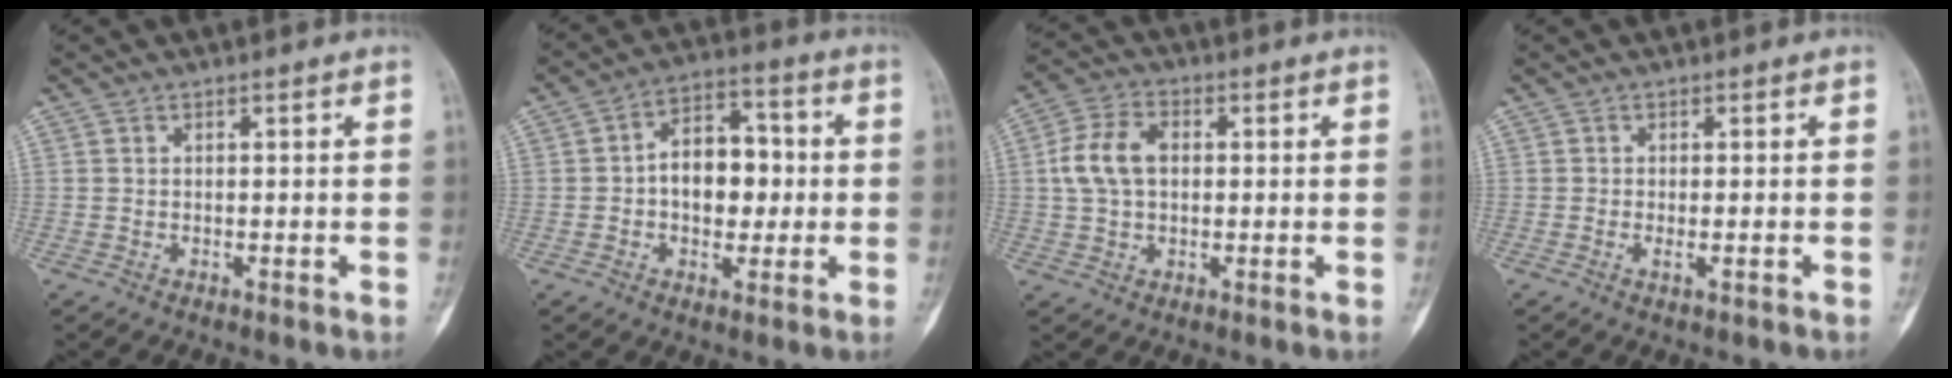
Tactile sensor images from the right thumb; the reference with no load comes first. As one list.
[{"total": 11.1, "force": [-0.2, 7.5, 8.2], "torque": [-0.085, 0.026, -0.009]}, {"total": 8.7, "force": [1.0, 5.8, 6.5], "torque": [-0.128, 0.018, 0.017]}, {"total": 1.2, "force": [-0.4, 0.3, 1.1], "torque": [-0.022, -0.003, -0.005]}]